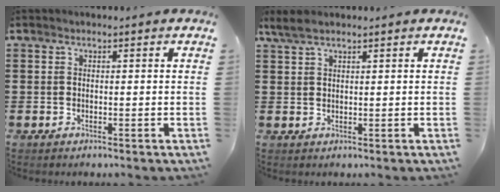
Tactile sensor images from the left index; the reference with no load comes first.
{"total": 2.1, "force": [1.5, 0.3, 1.5], "torque": [-0.032, 0.002, 0.027]}